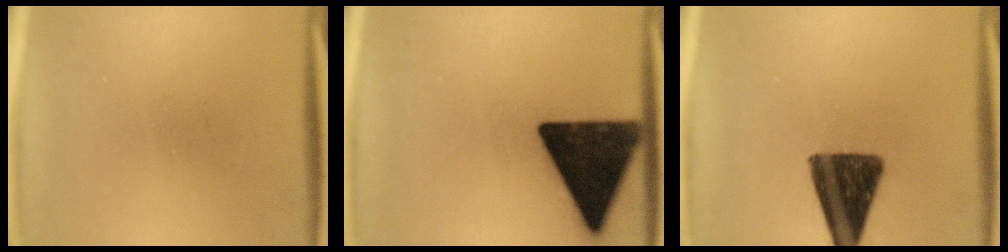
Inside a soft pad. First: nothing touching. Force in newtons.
{"total": 18.0}
{"total": 13.8}